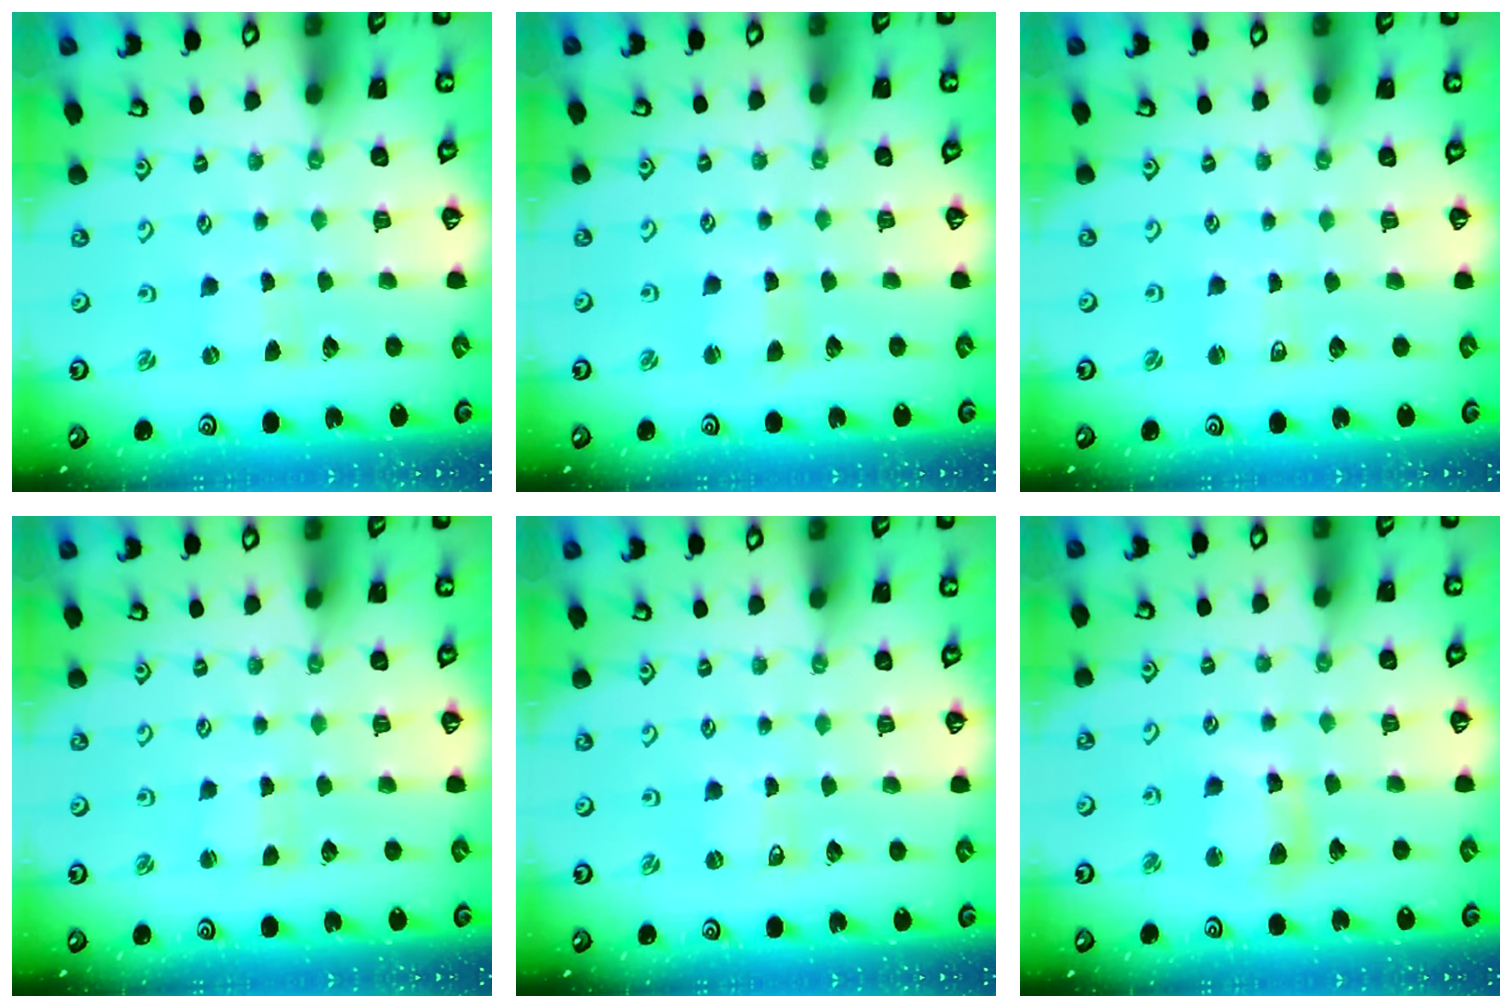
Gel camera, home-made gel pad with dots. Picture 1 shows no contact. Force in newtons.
{"total": 2.1, "press": 2.1, "slide": 0.3}
{"total": 2.0, "press": 2.0, "slide": 0.3}
{"total": 0.7, "press": 0.7, "slide": 0.1}
{"total": 0.6, "press": 0.6, "slide": 0.0}
{"total": 8.5, "press": 8.3, "slide": 1.4}